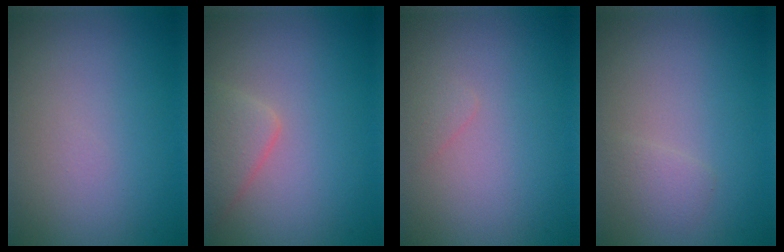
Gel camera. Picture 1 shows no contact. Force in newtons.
{"total": 2.4, "press": 2.3, "slide": 0.2}
{"total": 0.6, "press": 0.6, "slide": 0.1}
{"total": 1.1, "press": 1.1, "slide": 0.1}